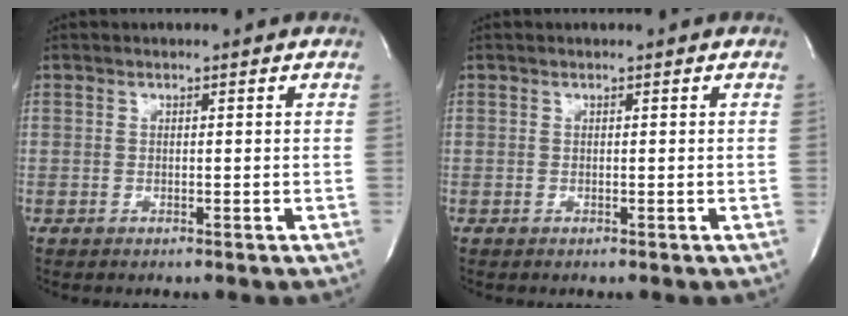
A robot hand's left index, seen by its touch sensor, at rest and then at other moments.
{"total": 0.0}